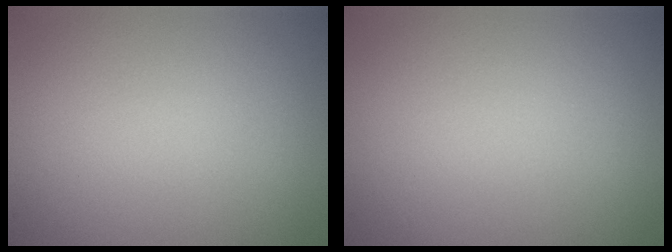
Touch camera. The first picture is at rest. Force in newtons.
{"total": 0.0}